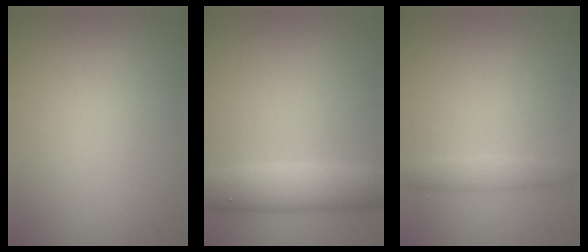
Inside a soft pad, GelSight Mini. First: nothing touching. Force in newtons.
{"total": 4.9, "press": 4.9, "slide": 0.1}
{"total": 1.9, "press": 1.8, "slide": 0.1}